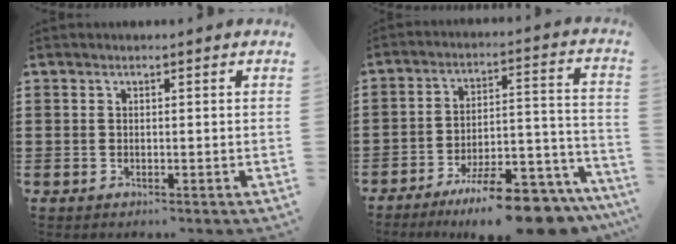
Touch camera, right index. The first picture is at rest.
{"total": 12.7, "force": [-10.4, 1.8, 7.0], "torque": [-0.085, 0.050, -0.182]}